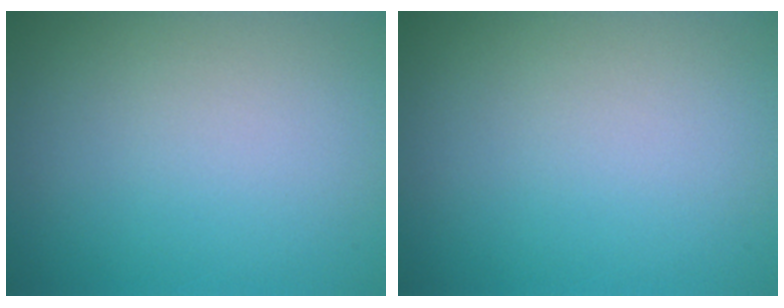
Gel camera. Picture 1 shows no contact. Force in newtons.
{"total": 0.0}